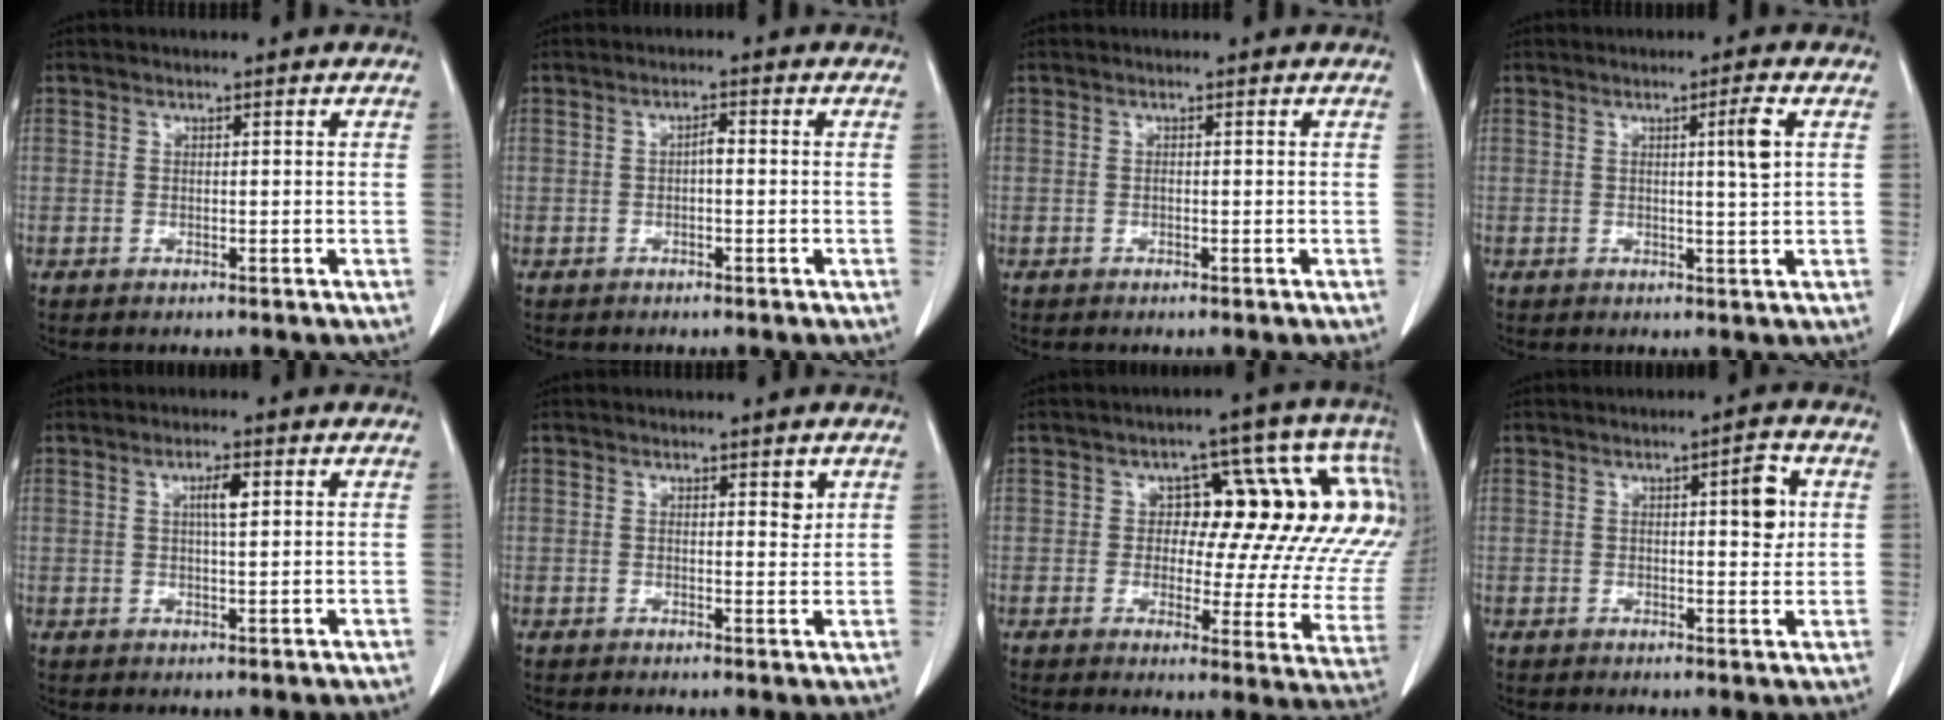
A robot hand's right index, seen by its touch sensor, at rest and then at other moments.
{"total": 1.5, "force": [-0.2, 0.5, 1.4], "torque": [-0.023, 0.004, -0.004]}
{"total": 0.0}
{"total": 3.5, "force": [0.9, -0.4, 3.4], "torque": [-0.053, -0.004, 0.013]}
{"total": 2.8, "force": [0.9, 0.4, 2.7], "torque": [-0.048, 0.001, 0.013]}
{"total": 1.7, "force": [0.9, 0.7, 1.3], "torque": [-0.016, -0.006, 0.013]}
{"total": 17.4, "force": [5.0, 7.3, 15.0], "torque": [-0.172, 0.016, 0.046]}
{"total": 4.6, "force": [1.1, 1.2, 4.3], "torque": [-0.057, 0.001, 0.012]}